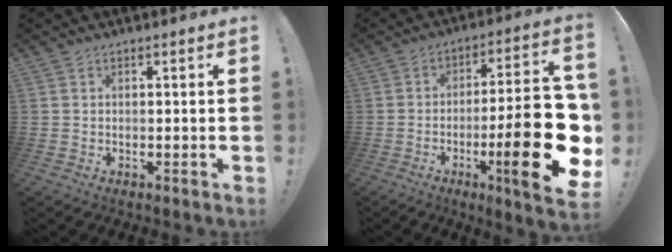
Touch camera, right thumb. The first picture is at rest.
{"total": 24.8, "force": [-6.2, 5.7, 23.3], "torque": [-0.339, 0.024, -0.087]}